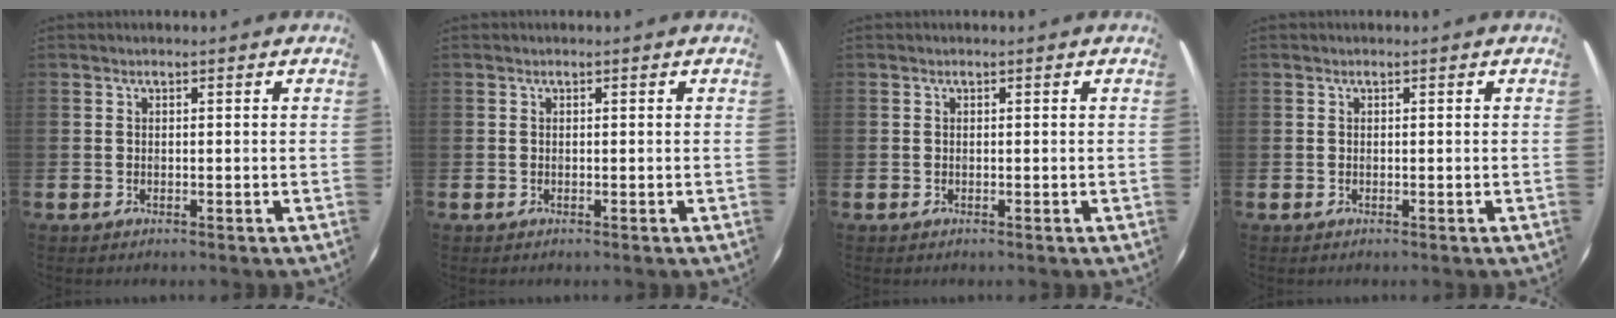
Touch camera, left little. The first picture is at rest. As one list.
[{"total": 0.0}, {"total": 0.0}, {"total": 0.0}]